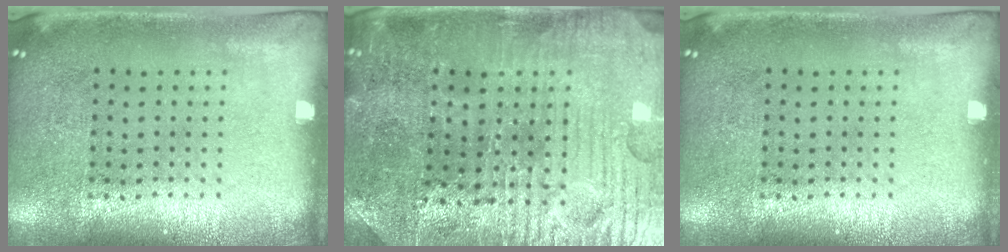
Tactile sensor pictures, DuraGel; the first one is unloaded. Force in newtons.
{"total": 3.7, "press": 3.7, "slide": 0.6}
{"total": 0.0}